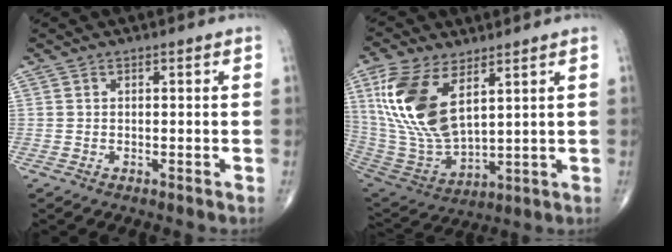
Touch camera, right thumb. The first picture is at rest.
{"total": 18.1, "force": [7.0, 8.9, 14.2], "torque": [-0.288, -0.029, 0.148]}